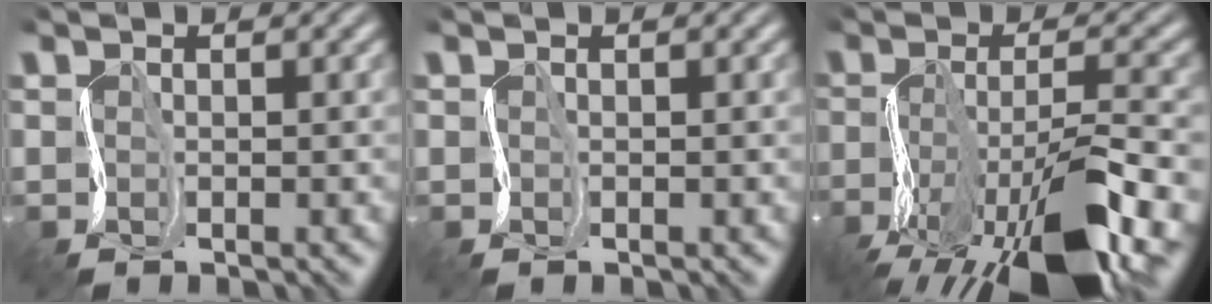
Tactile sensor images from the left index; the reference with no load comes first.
{"total": 0.0}
{"total": 10.7, "force": [-6.4, 2.5, 8.3], "torque": [-0.148, 0.004, -0.112]}